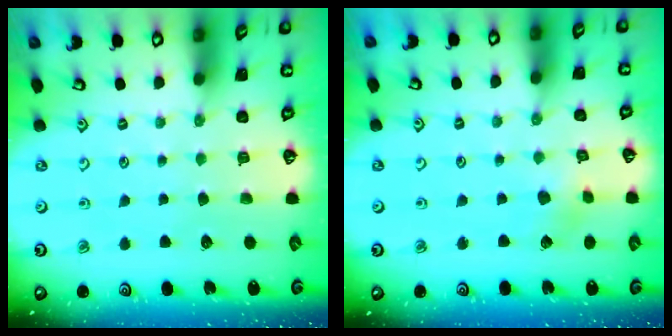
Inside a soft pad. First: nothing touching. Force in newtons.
{"total": 2.8, "press": 2.7, "slide": 0.8}